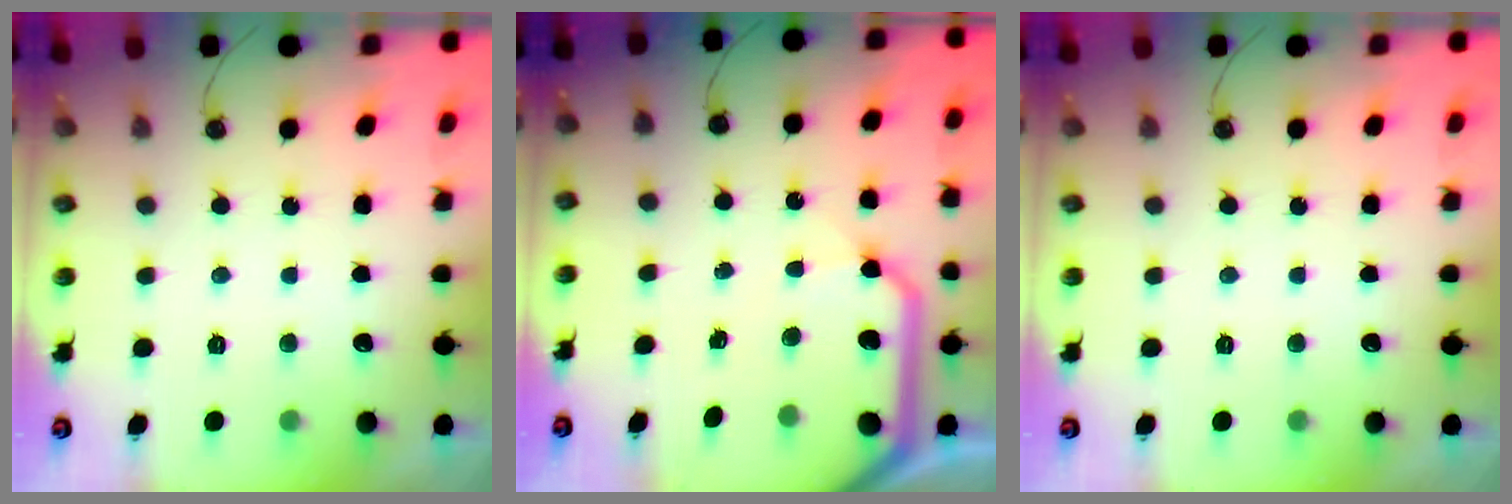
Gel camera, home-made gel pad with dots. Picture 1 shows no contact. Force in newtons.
{"total": 14.1, "press": 14.1, "slide": 1.0}
{"total": 0.0}